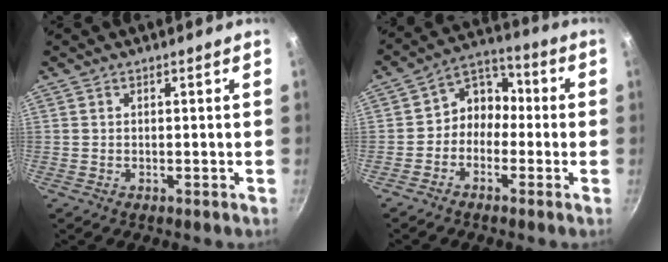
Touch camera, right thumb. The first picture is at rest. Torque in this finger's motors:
{"motor_torque": [-0.18, 0.11, -0.17, 0.07, 0.02]}